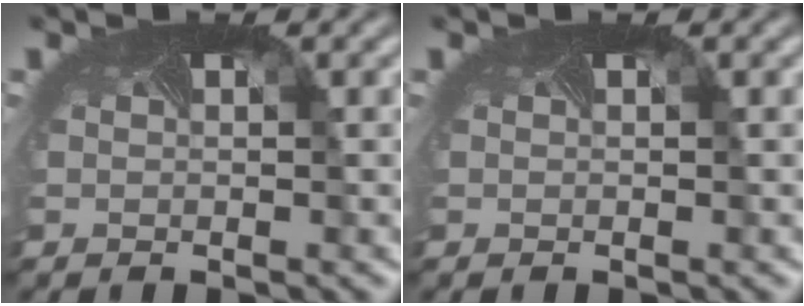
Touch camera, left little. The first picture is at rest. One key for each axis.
{"total": 0.0}